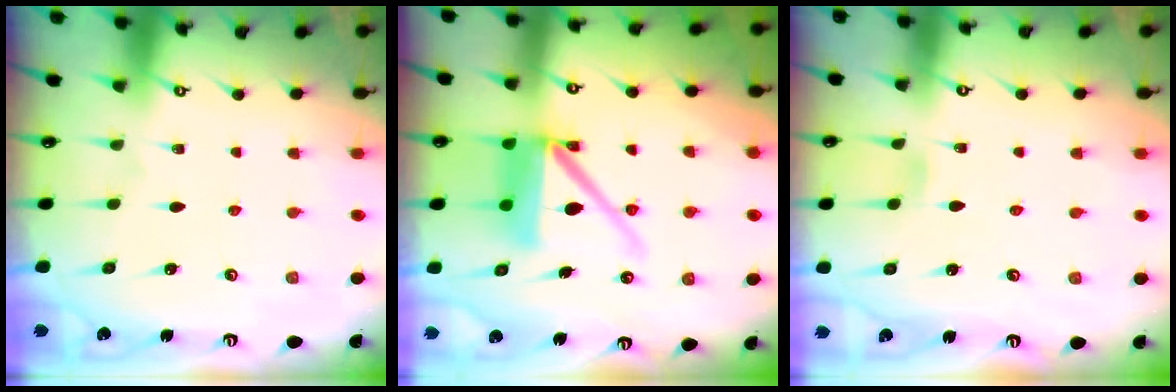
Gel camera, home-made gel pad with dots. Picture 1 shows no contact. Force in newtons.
{"total": 11.8, "press": 11.7, "slide": 1.4}
{"total": 2.9, "press": 2.9, "slide": 0.3}